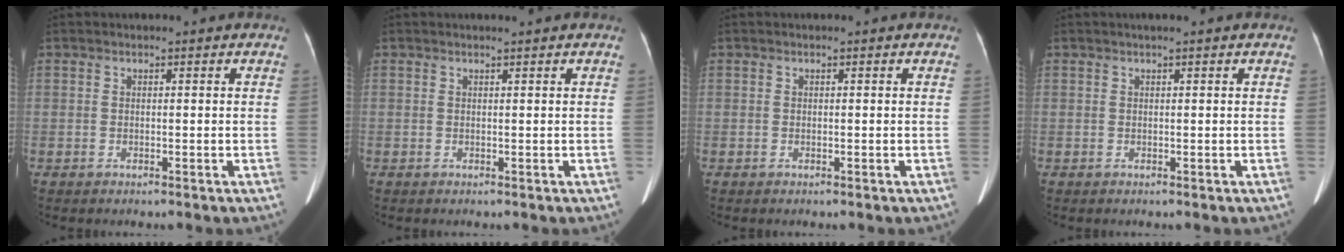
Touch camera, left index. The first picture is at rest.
{"total": 0.0}
{"total": 0.0}
{"total": 0.5, "force": [0.2, -0.1, 0.4], "torque": [-0.014, 0.004, 0.008]}